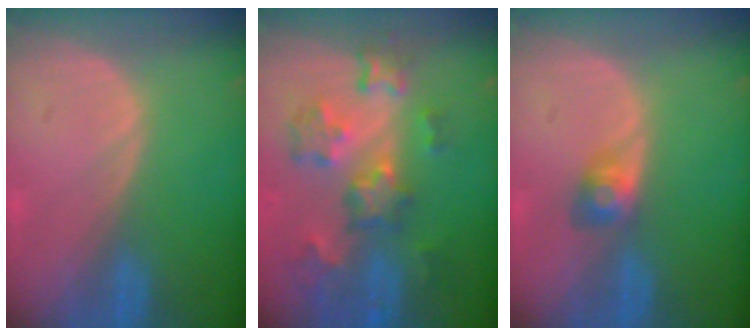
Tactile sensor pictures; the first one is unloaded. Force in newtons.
{"total": 9.2, "press": 8.1, "slide": 4.5}
{"total": 2.8, "press": 2.6, "slide": 1.0}